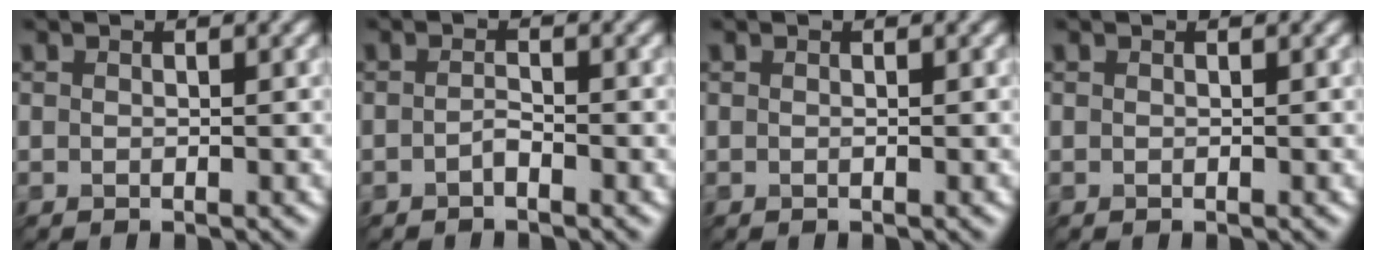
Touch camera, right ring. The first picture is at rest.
{"total": 1.3, "force": [-1.0, -0.8, -0.2], "torque": [-0.018, 0.008, 0.000]}
{"total": 0.0}
{"total": 0.0}